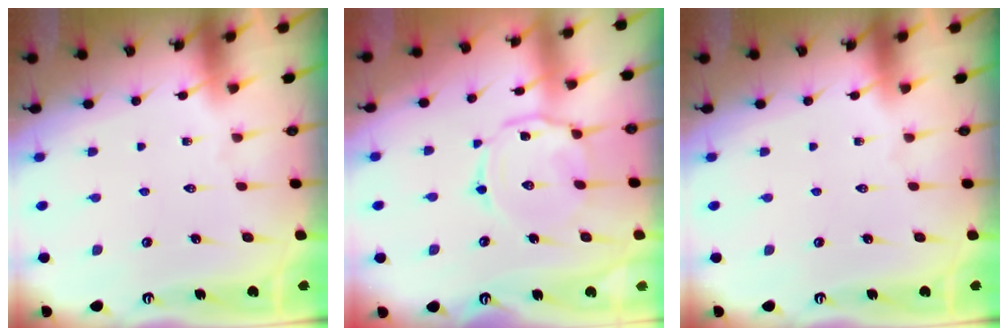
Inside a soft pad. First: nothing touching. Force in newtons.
{"total": 6.9, "press": 6.8, "slide": 0.6}
{"total": 0.0}